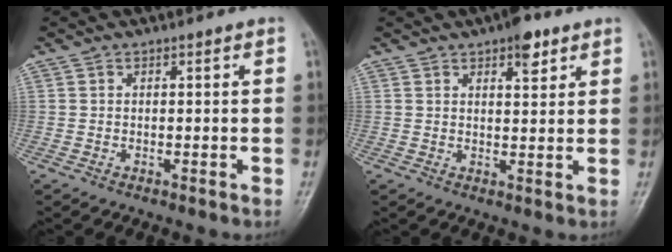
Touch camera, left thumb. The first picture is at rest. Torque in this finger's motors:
{"motor_torque": [0.82, -0.07, 0.55, -0.13, 0.00]}